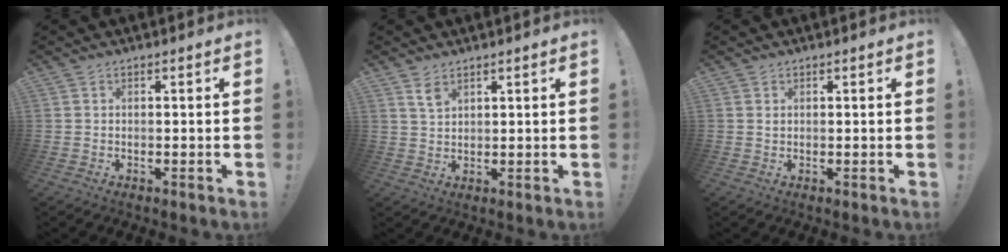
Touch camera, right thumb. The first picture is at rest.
{"total": 4.0, "force": [2.7, 1.9, 2.2], "torque": [-0.024, -0.019, 0.046]}
{"total": 0.5, "force": [0.3, 0.4, 0.0], "torque": [0.001, 0.001, 0.007]}